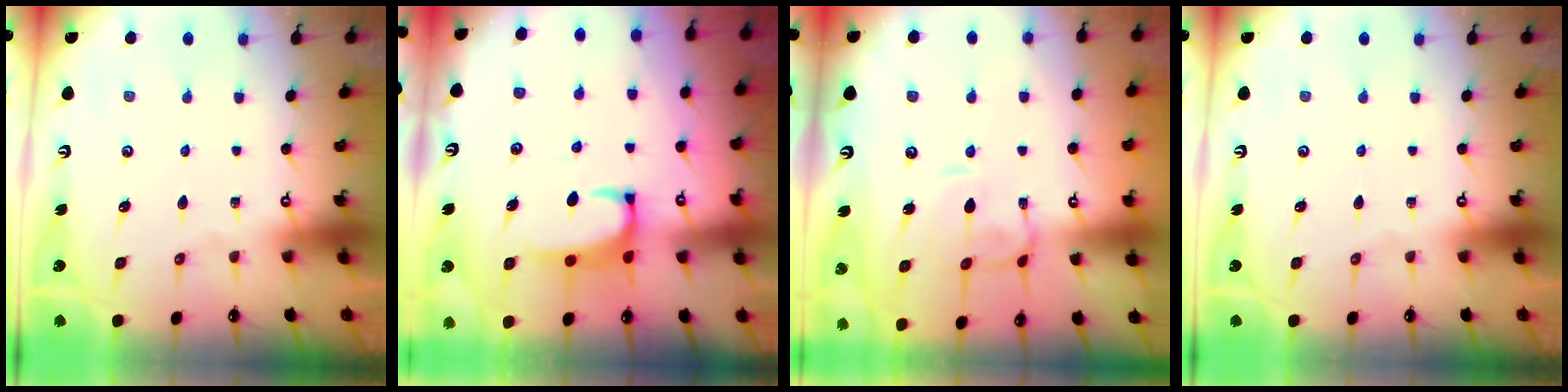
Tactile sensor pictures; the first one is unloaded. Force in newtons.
{"total": 3.0, "press": 2.9, "slide": 0.8}
{"total": 0.6, "press": 0.1, "slide": 0.6}
{"total": 0.0}